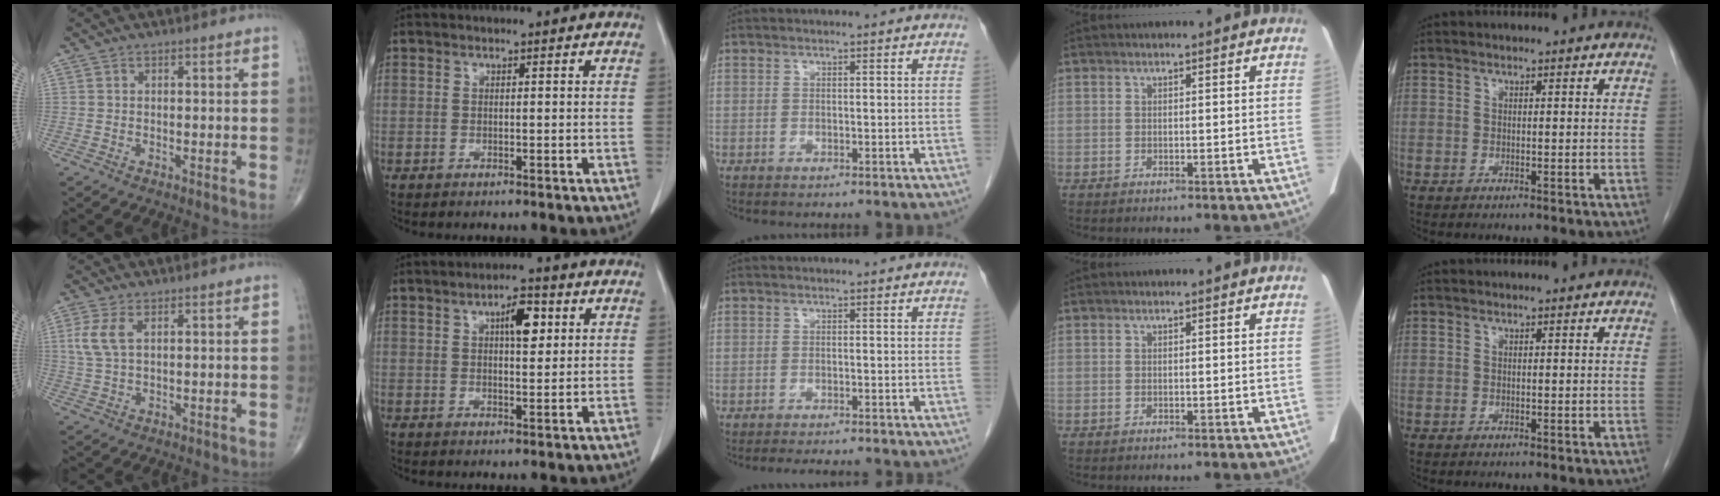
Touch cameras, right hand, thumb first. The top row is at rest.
{"thumb": {"total": 5.0, "force": [1.6, 2.4, 4.1], "torque": [-0.103, 0.006, 0.036]}, "index": {"total": 5.1, "force": [1.8, 1.7, 4.4], "torque": [-0.072, 0.007, 0.029]}, "middle": {"total": 4.4, "force": [-4.0, 0.4, 1.8], "torque": [-0.019, -0.008, -0.054]}}